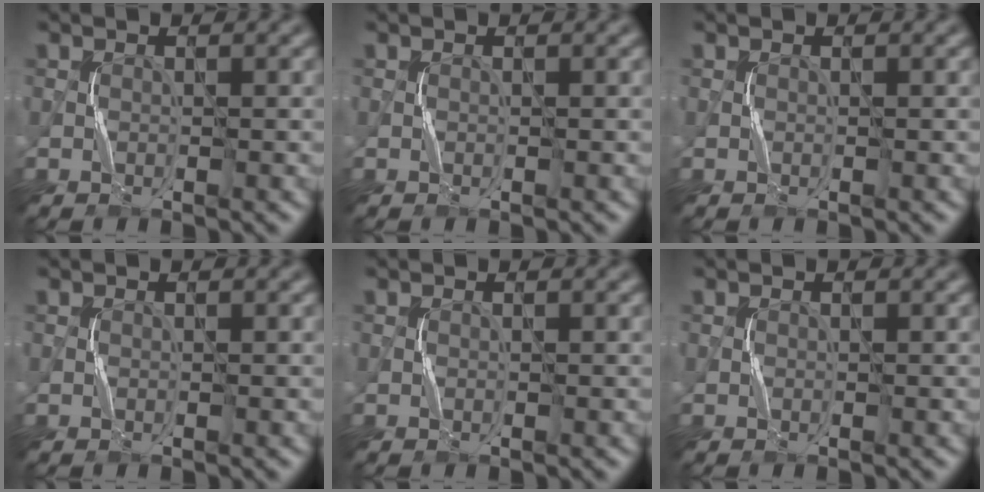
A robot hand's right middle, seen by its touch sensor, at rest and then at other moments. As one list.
[{"total": 0.0}, {"total": 0.0}, {"total": 0.0}, {"total": 0.0}, {"total": 0.0}]